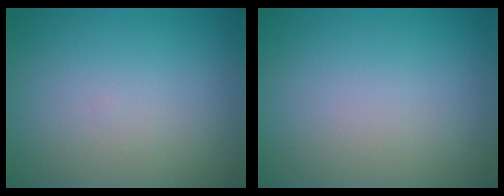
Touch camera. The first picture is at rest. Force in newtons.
{"total": 0.0}